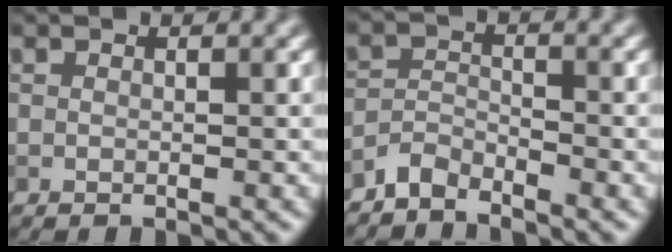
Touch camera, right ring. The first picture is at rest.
{"total": 2.1, "force": [-2.0, 0.4, 0.4], "torque": [-0.009, 0.006, -0.047]}